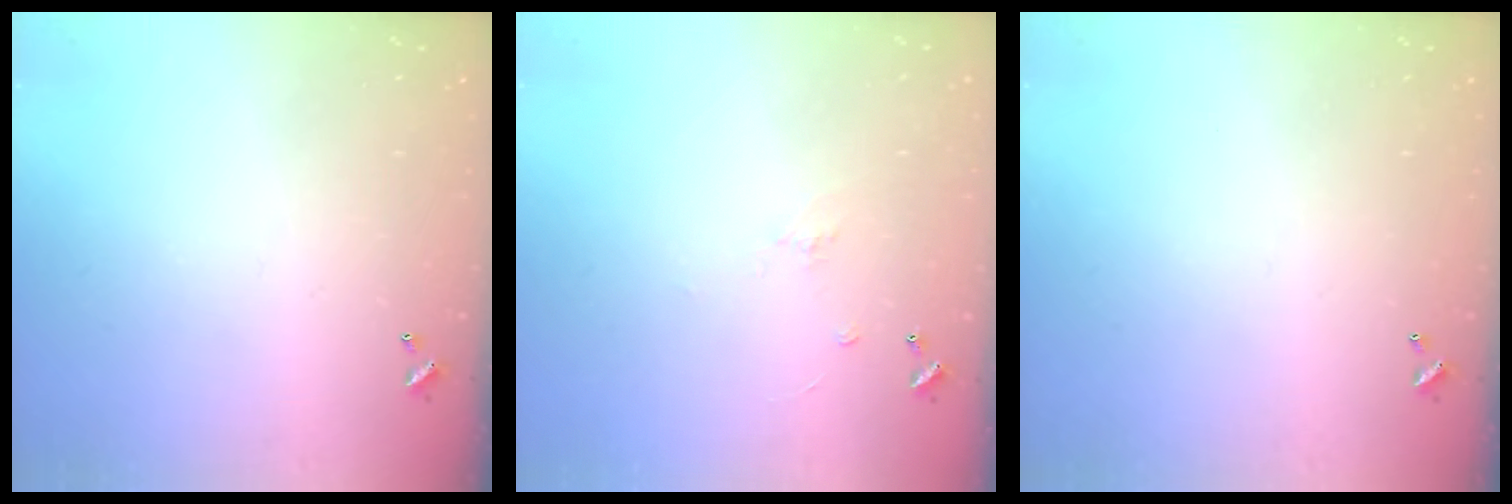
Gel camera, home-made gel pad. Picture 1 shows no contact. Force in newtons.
{"total": 4.4, "press": 4.4, "slide": 0.6}
{"total": 0.0}